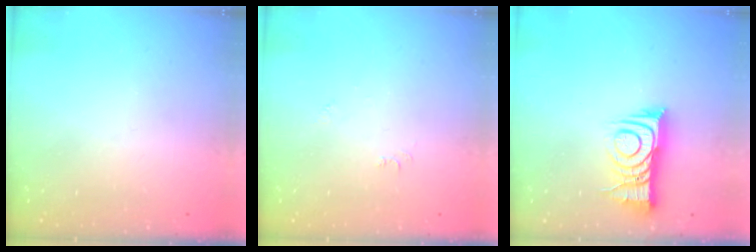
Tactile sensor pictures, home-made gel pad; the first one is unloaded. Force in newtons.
{"total": 4.0, "press": 4.0, "slide": 0.6}
{"total": 10.6, "press": 10.6, "slide": 1.0}